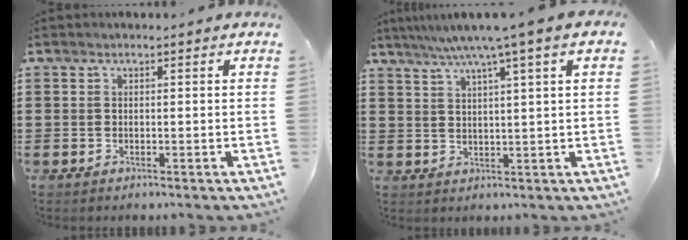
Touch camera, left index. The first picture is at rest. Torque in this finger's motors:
{"motor_torque": [2.14, 0.00, 0.20, -0.11]}